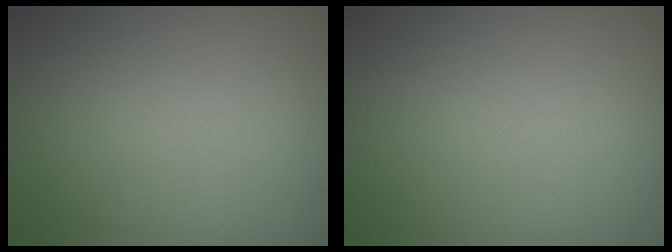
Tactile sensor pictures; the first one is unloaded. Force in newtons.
{"total": 0.0}